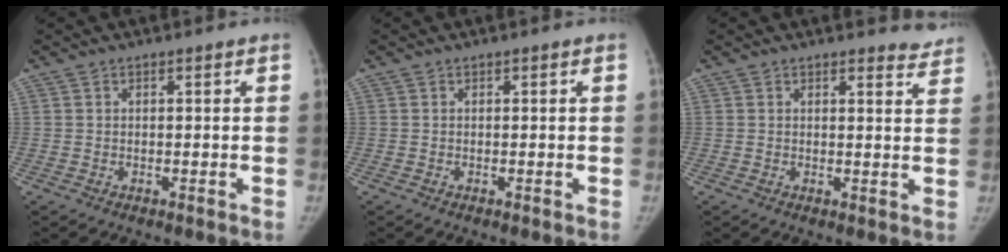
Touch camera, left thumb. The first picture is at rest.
{"total": 0.0}
{"total": 4.3, "force": [4.1, 1.0, 0.3], "torque": [0.016, -0.030, 0.030]}